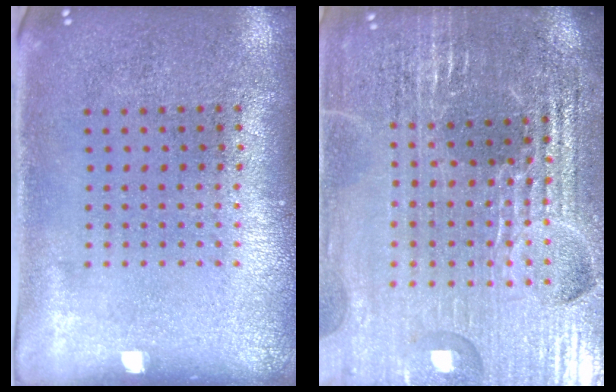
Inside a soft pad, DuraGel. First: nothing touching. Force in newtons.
{"total": 5.2, "press": 4.8, "slide": 2.0}